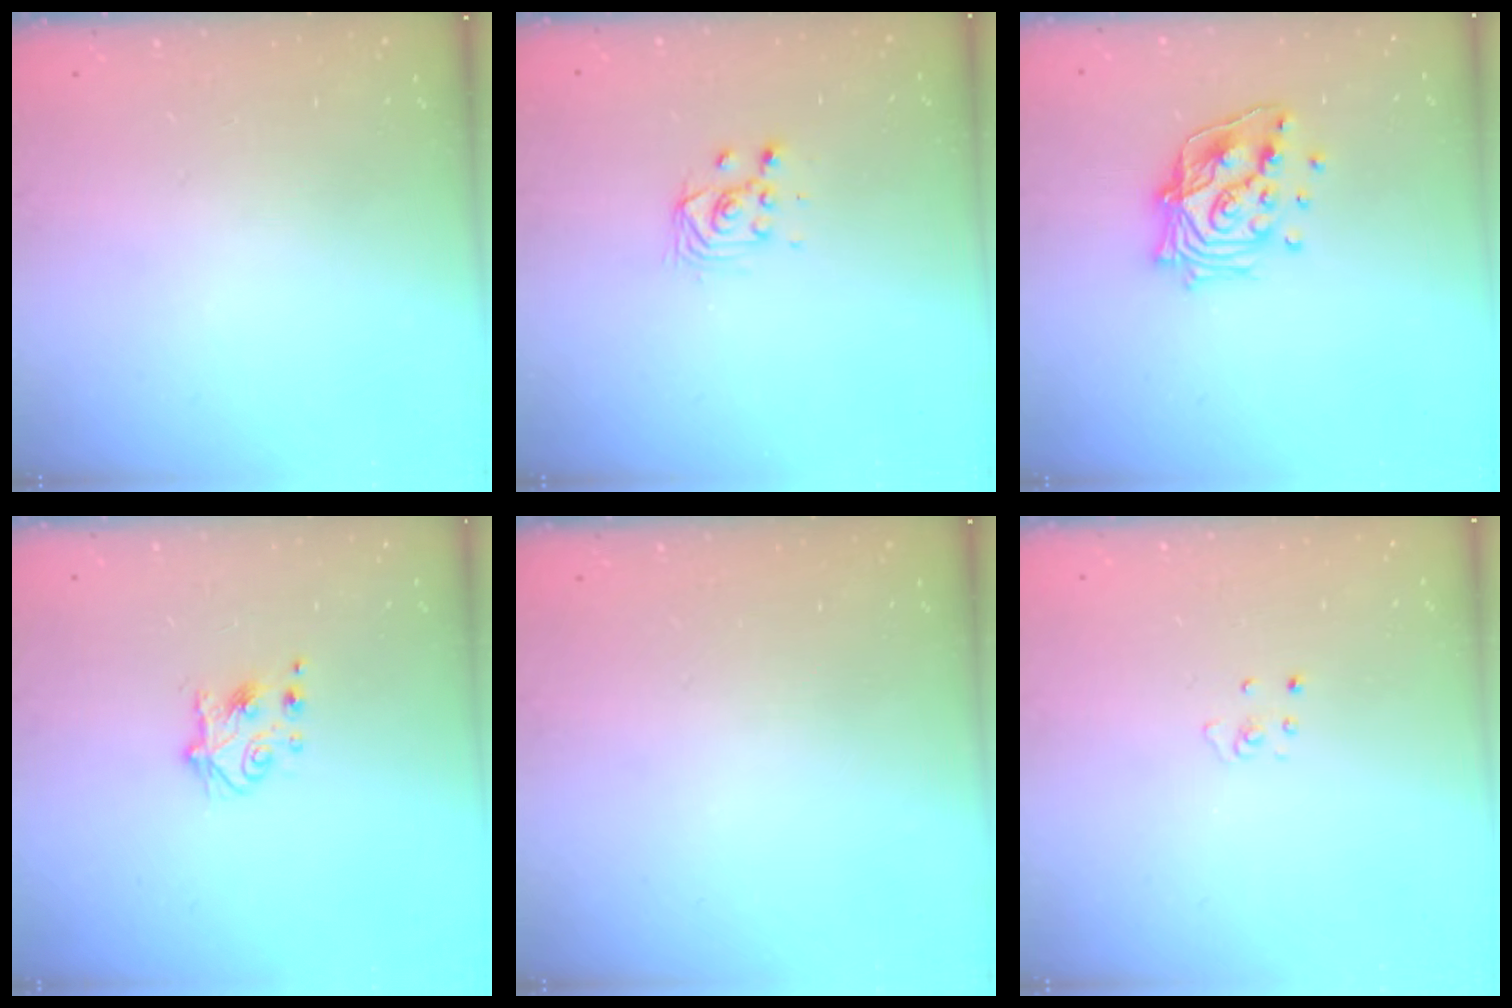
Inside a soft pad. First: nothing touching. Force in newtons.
{"total": 4.7, "press": 4.6, "slide": 1.2}
{"total": 15.0, "press": 14.8, "slide": 1.9}
{"total": 5.3, "press": 5.2, "slide": 0.8}
{"total": 0.0}
{"total": 2.3, "press": 2.3, "slide": 0.2}